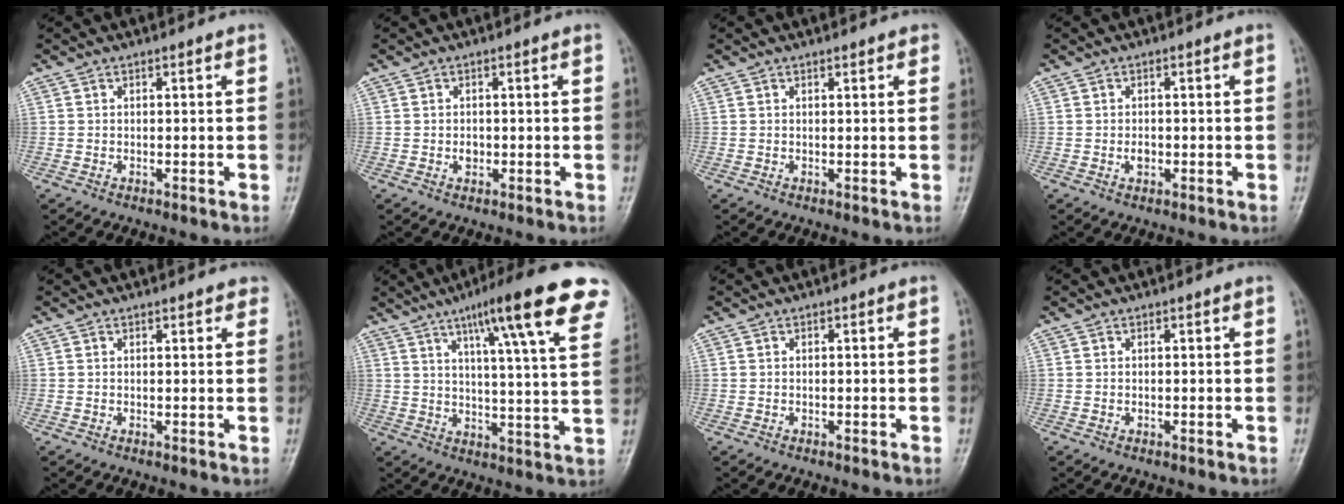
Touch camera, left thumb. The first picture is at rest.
{"total": 1.3, "force": [0.0, 1.0, 0.9], "torque": [-0.008, 0.000, 0.002]}
{"total": 1.1, "force": [0.9, 0.3, 0.5], "torque": [-0.005, -0.003, 0.009]}
{"total": 1.5, "force": [-0.2, 1.0, 1.1], "torque": [-0.013, 0.001, -0.001]}
{"total": 2.1, "force": [1.8, 0.8, 0.8], "torque": [0.005, -0.003, 0.013]}
{"total": 21.3, "force": [12.4, 2.9, 17.1], "torque": [-0.224, -0.030, 0.160]}
{"total": 0.0}
{"total": 0.0}